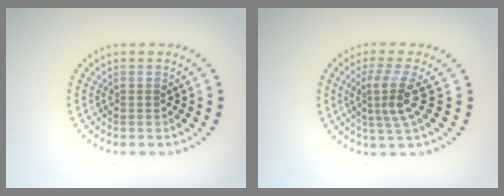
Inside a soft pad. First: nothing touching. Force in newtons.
{"total": 3.2, "press": 2.2, "slide": 2.4}